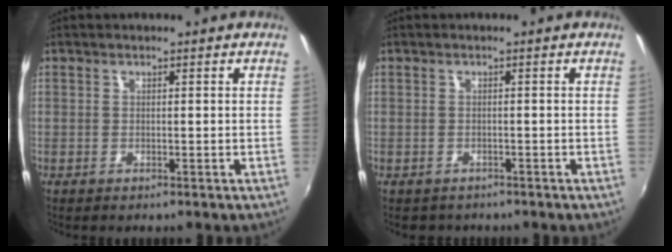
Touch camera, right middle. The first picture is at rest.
{"total": 1.7, "force": [-1.3, 1.1, 0.2], "torque": [-0.008, -0.003, -0.017]}